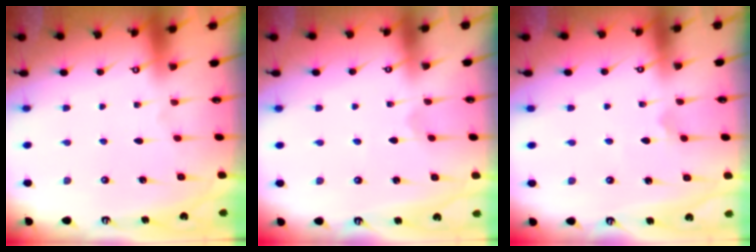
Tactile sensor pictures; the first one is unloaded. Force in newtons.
{"total": 1.2, "press": 1.1, "slide": 0.1}
{"total": 3.2, "press": 3.1, "slide": 0.6}